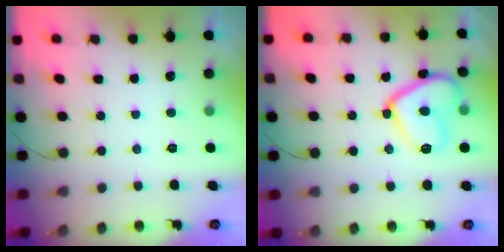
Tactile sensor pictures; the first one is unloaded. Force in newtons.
{"total": 14.2, "press": 14.1, "slide": 1.2}